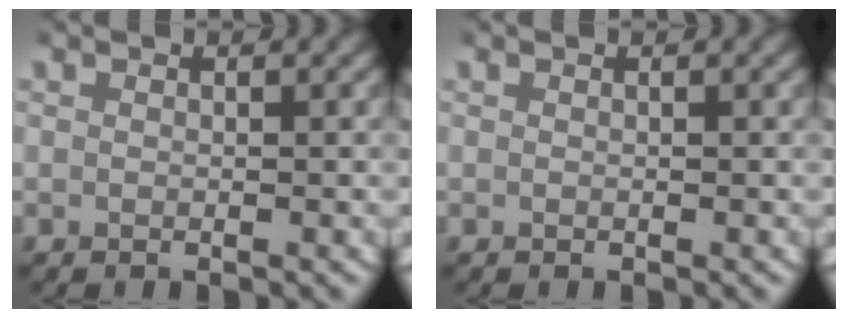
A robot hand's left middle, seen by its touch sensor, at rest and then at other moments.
{"total": 0.0}